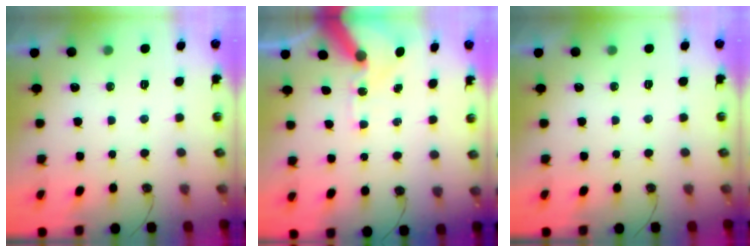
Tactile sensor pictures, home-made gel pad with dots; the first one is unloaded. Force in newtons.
{"total": 11.6, "press": 11.4, "slide": 1.7}
{"total": 0.0}